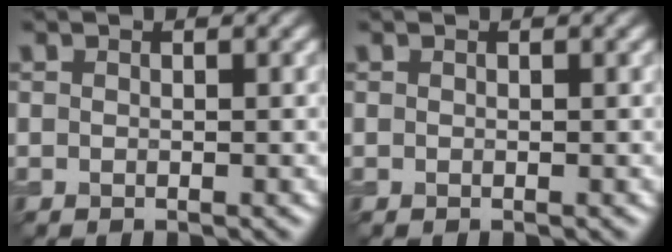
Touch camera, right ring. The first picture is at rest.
{"total": 0.0}